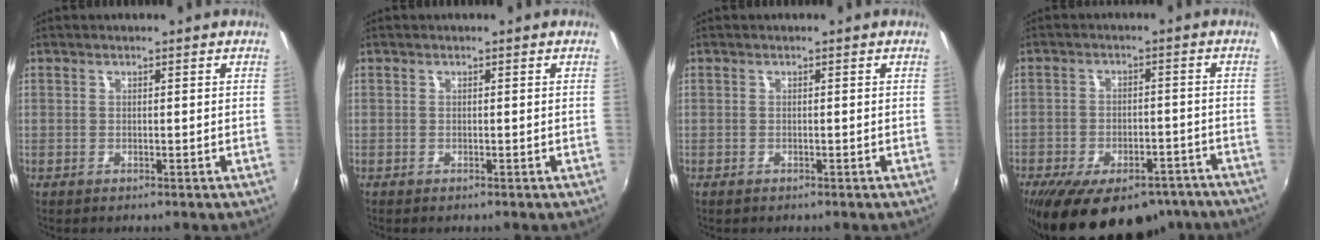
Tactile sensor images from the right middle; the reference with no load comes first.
{"total": 0.0}
{"total": 0.7, "force": [-0.5, 0.4, 0.2], "torque": [-0.005, -0.003, -0.010]}
{"total": 20.7, "force": [-15.3, 9.4, 10.4], "torque": [-0.200, -0.015, -0.200]}